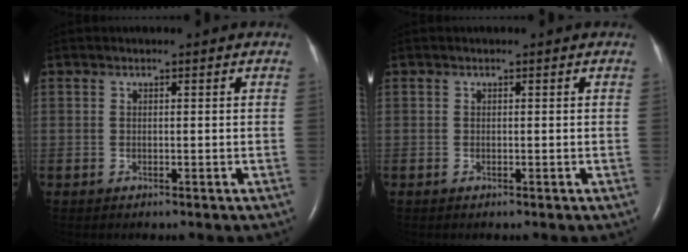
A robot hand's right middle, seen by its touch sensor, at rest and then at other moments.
{"total": 0.0}